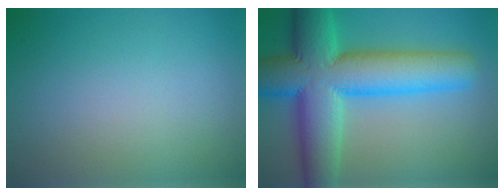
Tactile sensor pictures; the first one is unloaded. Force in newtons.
{"total": 12.9, "press": 12.9, "slide": 0.4}